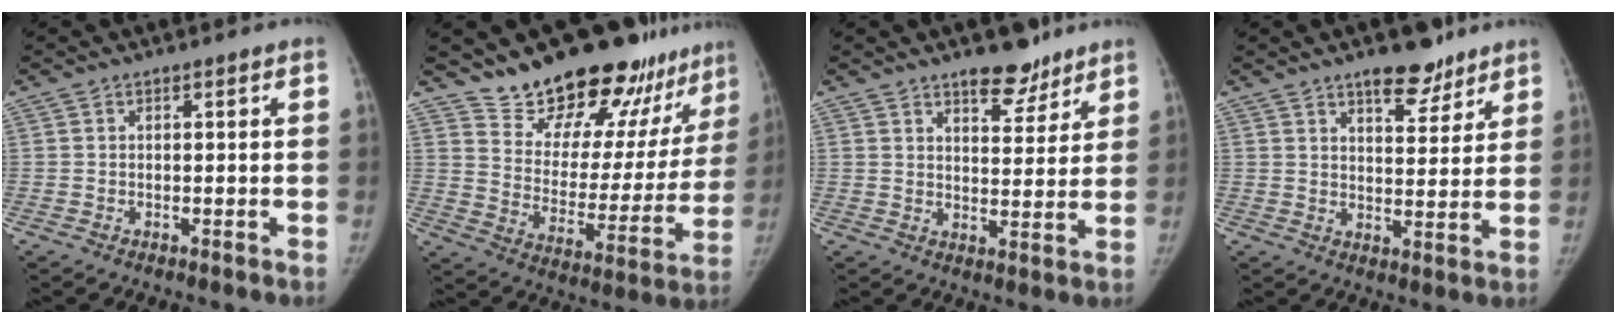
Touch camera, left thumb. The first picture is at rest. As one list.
[{"total": 25.1, "force": [20.8, 9.7, 10.1], "torque": [-0.105, -0.126, 0.293]}, {"total": 7.8, "force": [5.9, 3.4, 3.8], "torque": [-0.023, -0.038, 0.087]}, {"total": 8.5, "force": [6.2, 3.5, 4.7], "torque": [-0.038, -0.039, 0.092]}]